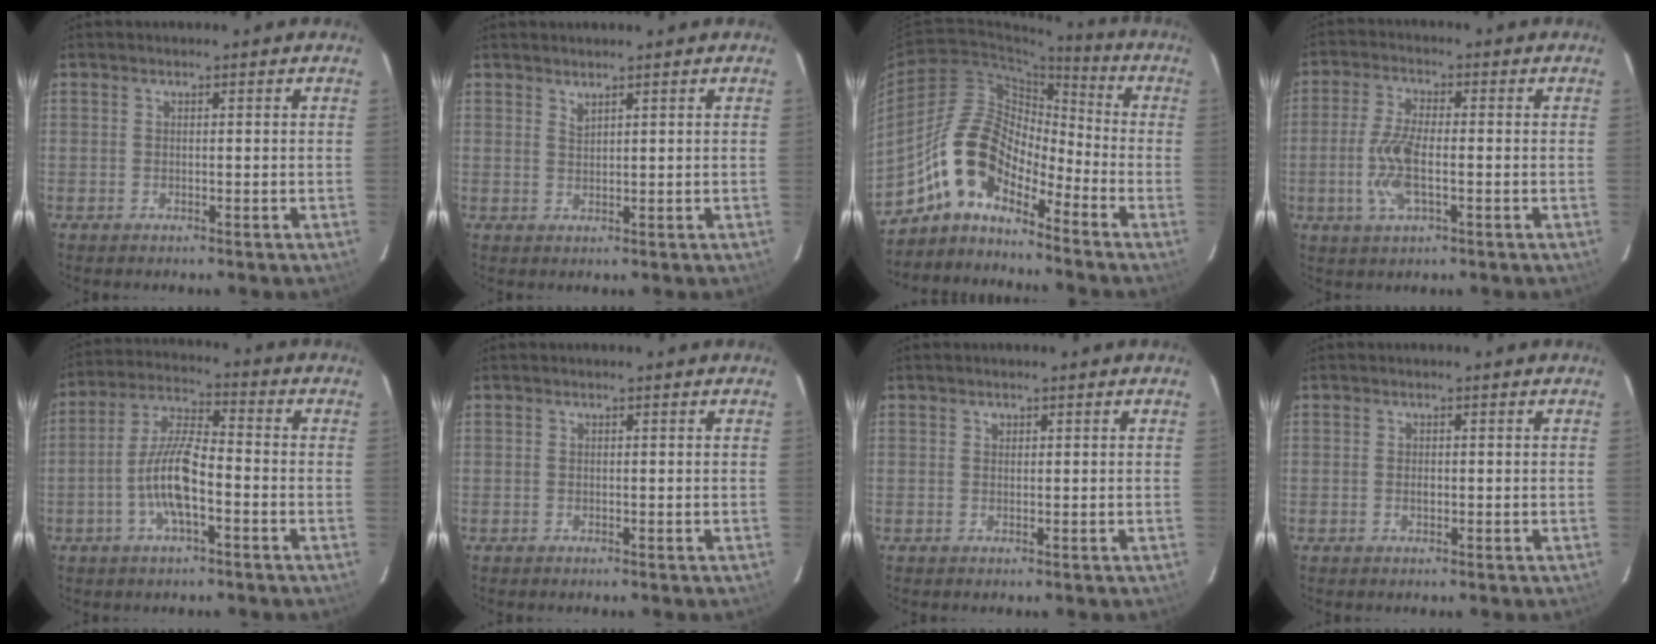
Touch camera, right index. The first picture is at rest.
{"total": 1.1, "force": [1.1, 0.0, 0.4], "torque": [-0.007, -0.001, 0.020]}
{"total": 11.6, "force": [-8.2, 5.1, 6.4], "torque": [-0.112, 0.025, -0.169]}
{"total": 7.9, "force": [-1.8, 2.8, 7.2], "torque": [-0.154, -0.001, -0.038]}
{"total": 9.9, "force": [-3.4, 2.7, 8.9], "torque": [-0.186, 0.006, -0.066]}
{"total": 0.0}
{"total": 0.6, "force": [0.3, 0.5, 0.0], "torque": [0.001, 0.002, 0.005]}
{"total": 1.0, "force": [-0.2, 0.6, 0.7], "torque": [-0.013, 0.001, -0.003]}